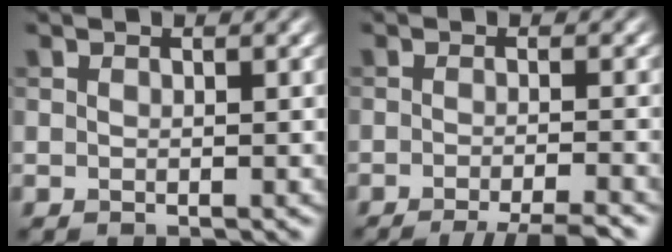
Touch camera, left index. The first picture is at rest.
{"total": 5.4, "force": [-3.8, 0.9, 3.7], "torque": [-0.043, -0.005, -0.060]}